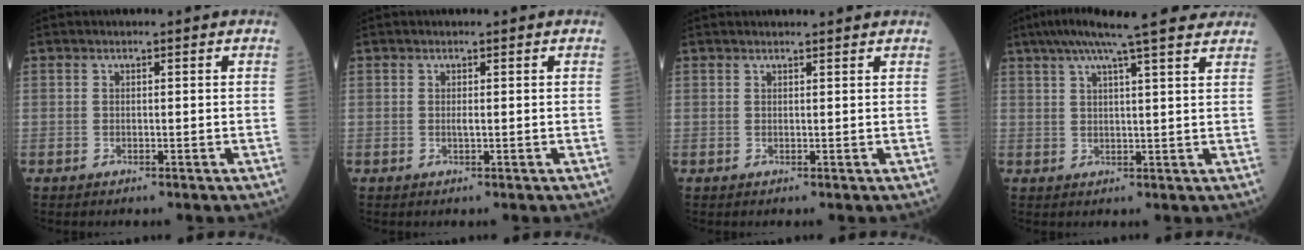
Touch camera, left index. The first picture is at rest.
{"total": 0.5, "force": [0.1, 0.0, 0.5], "torque": [-0.013, -0.001, 0.004]}
{"total": 2.9, "force": [2.8, -0.1, 0.9], "torque": [-0.012, 0.012, 0.033]}
{"total": 14.3, "force": [11.6, 0.9, 8.2], "torque": [-0.135, 0.035, 0.154]}